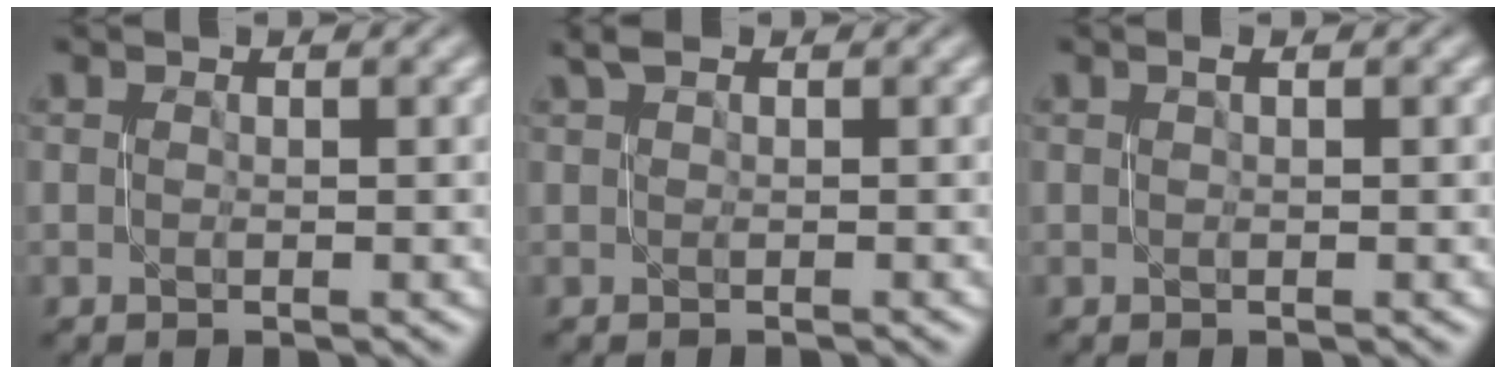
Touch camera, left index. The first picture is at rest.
{"total": 1.2, "force": [1.0, 0.2, 0.6], "torque": [-0.007, 0.002, 0.017]}
{"total": 0.5, "force": [0.3, 0.1, 0.5], "torque": [-0.009, 0.004, 0.005]}